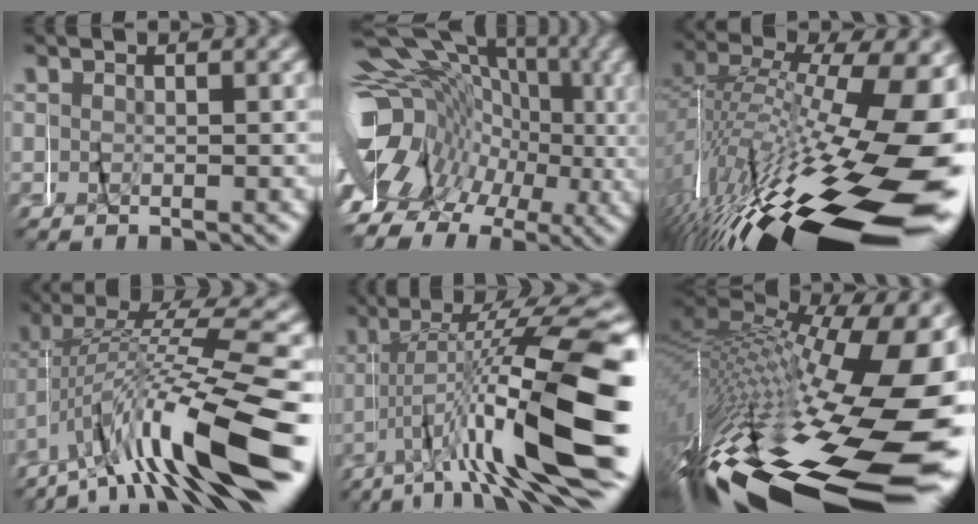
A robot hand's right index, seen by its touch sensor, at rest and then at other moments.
{"total": 14.2, "force": [0.9, 11.4, 8.3], "torque": [-0.152, -0.015, 0.011]}
{"total": 19.9, "force": [-8.8, 7.7, 16.1], "torque": [-0.215, -0.026, -0.114]}
{"total": 10.7, "force": [-2.4, 4.3, 9.5], "torque": [-0.152, 0.014, -0.040]}
{"total": 11.7, "force": [-2.6, 2.2, 11.2], "torque": [-0.160, 0.011, -0.031]}
{"total": 28.1, "force": [-7.3, 14.3, 23.1], "torque": [-0.394, -0.084, -0.055]}